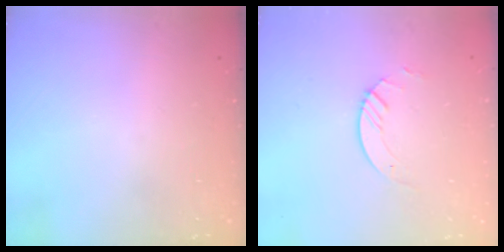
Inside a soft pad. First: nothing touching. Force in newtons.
{"total": 3.5, "press": 3.5, "slide": 0.3}